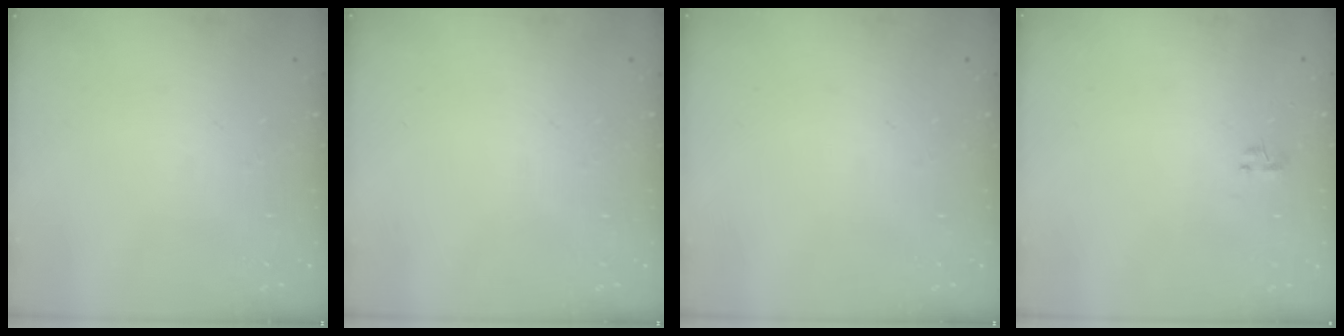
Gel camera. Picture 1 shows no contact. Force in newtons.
{"total": 0.0}
{"total": 0.0}
{"total": 0.0}